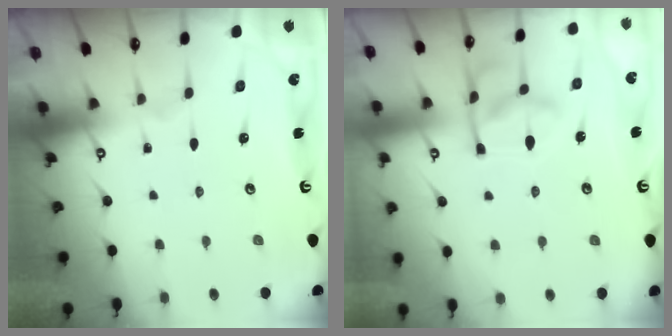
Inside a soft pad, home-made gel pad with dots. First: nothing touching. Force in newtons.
{"total": 4.7, "press": 4.7, "slide": 0.4}